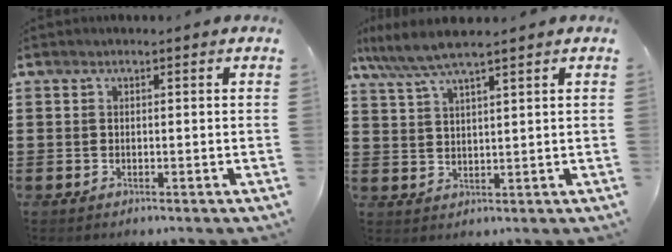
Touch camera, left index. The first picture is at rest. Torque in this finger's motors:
{"motor_torque": [0.24, -0.20, 0.55, 0.16]}